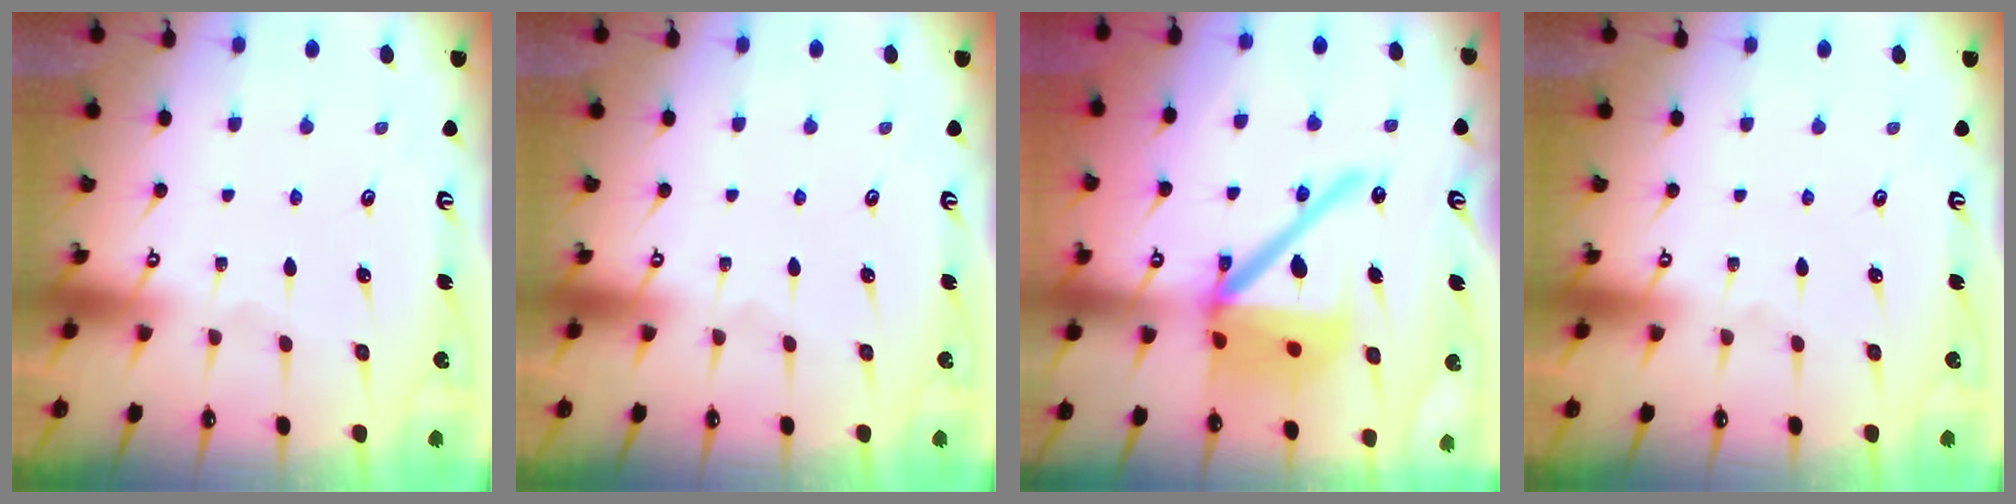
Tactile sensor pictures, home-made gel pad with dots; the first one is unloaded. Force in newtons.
{"total": 0.0}
{"total": 21.3, "press": 21.1, "slide": 3.1}
{"total": 0.0}